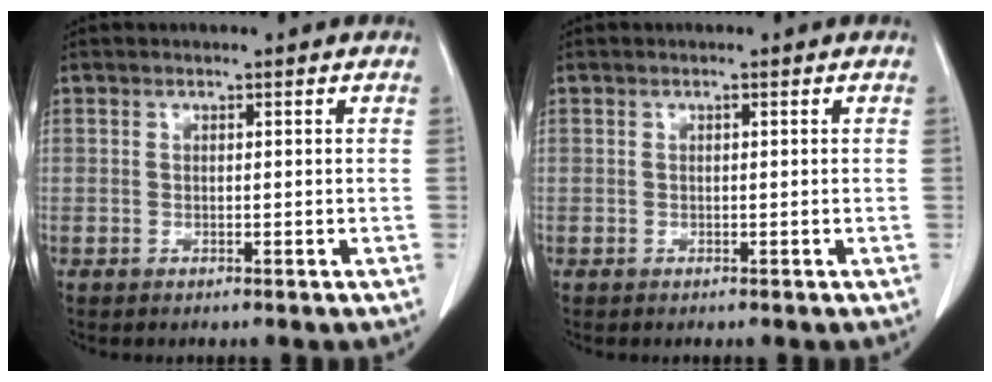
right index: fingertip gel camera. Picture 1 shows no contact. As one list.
[{"total": 0.0}]